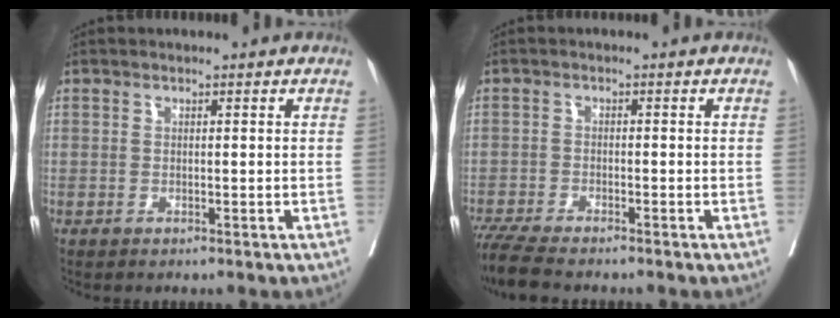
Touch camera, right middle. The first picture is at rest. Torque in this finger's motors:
{"motor_torque": [0.43, -0.45, 0.06, 0.03]}